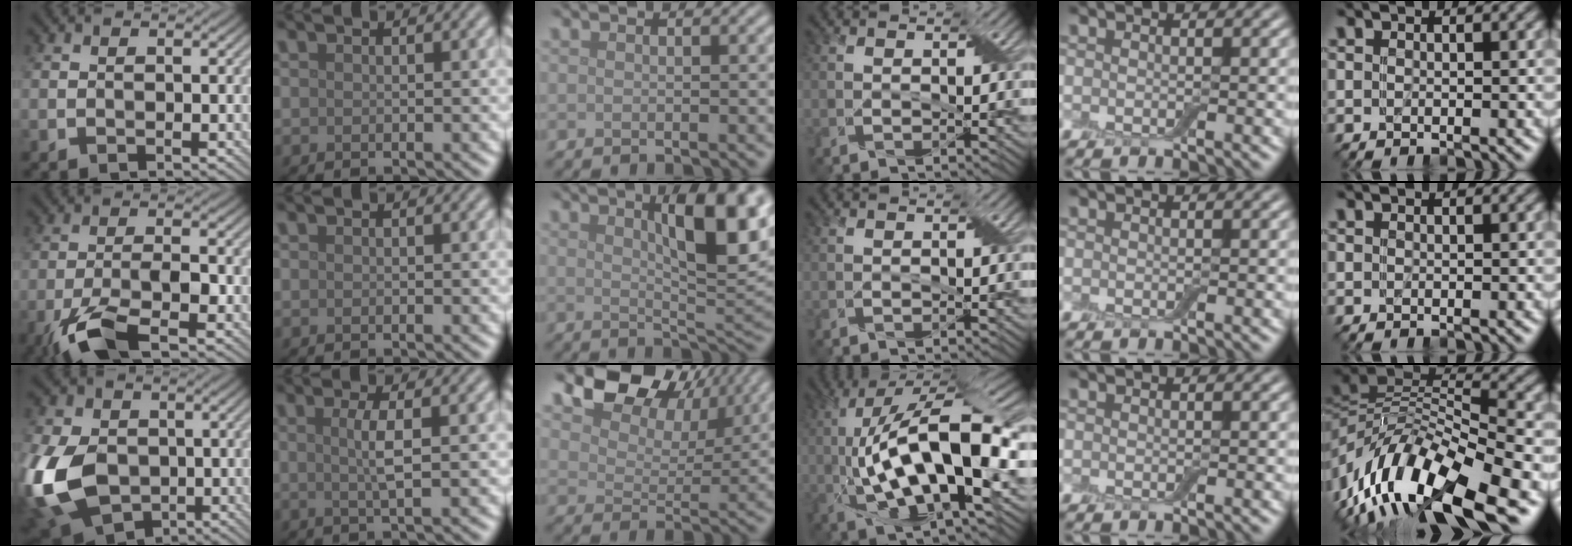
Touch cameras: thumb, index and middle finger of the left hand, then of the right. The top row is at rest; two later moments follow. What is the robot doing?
{"motion": "extract", "object": "airpods case & airpods"}